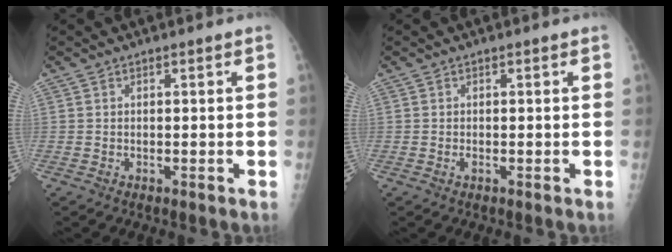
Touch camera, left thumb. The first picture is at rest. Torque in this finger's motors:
{"motor_torque": [-0.03, 0.00, 0.06, -0.02, 0.00]}